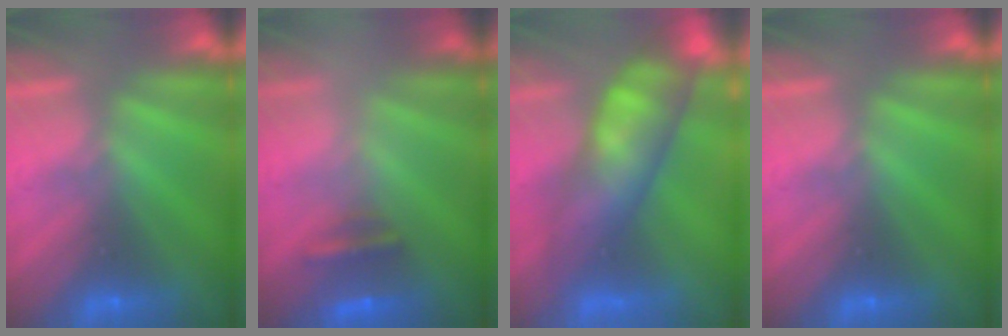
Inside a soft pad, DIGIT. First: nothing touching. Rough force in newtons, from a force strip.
{"total": 2.5}
{"total": 7.5}
{"total": 0.0}